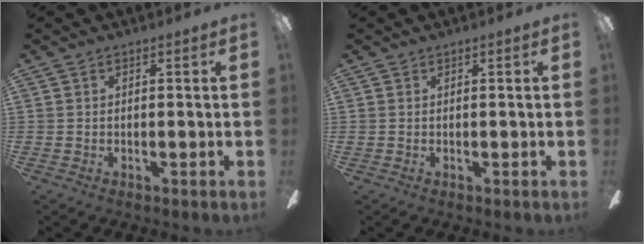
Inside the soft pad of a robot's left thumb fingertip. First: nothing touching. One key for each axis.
{"total": 0.0}